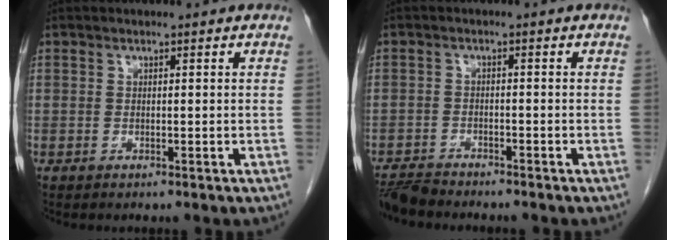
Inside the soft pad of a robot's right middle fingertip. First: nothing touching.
{"total": 4.2, "force": [-4.1, 0.2, 0.7], "torque": [-0.007, -0.016, -0.075]}